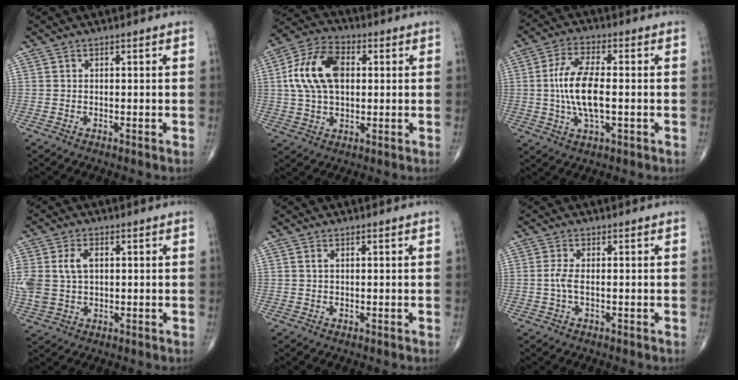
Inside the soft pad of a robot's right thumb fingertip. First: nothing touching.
{"total": 13.8, "force": [2.0, 8.5, 10.6], "torque": [-0.197, 0.018, 0.032]}
{"total": 11.0, "force": [-0.4, 4.5, 10.1], "torque": [-0.208, 0.006, -0.009]}
{"total": 9.6, "force": [1.4, 6.5, 7.0], "torque": [-0.169, 0.007, 0.037]}
{"total": 0.8, "force": [0.3, 0.4, 0.6], "torque": [-0.016, 0.005, 0.006]}
{"total": 2.5, "force": [-0.2, 0.8, 2.3], "torque": [-0.059, -0.002, -0.007]}